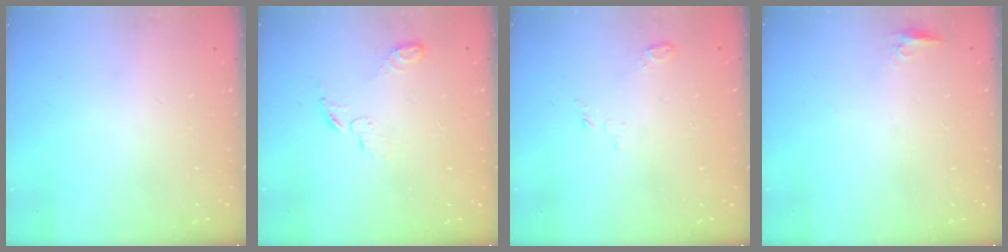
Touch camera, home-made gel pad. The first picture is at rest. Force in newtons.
{"total": 5.2, "press": 5.2, "slide": 0.6}
{"total": 4.0, "press": 3.9, "slide": 0.9}
{"total": 4.8, "press": 4.7, "slide": 1.2}